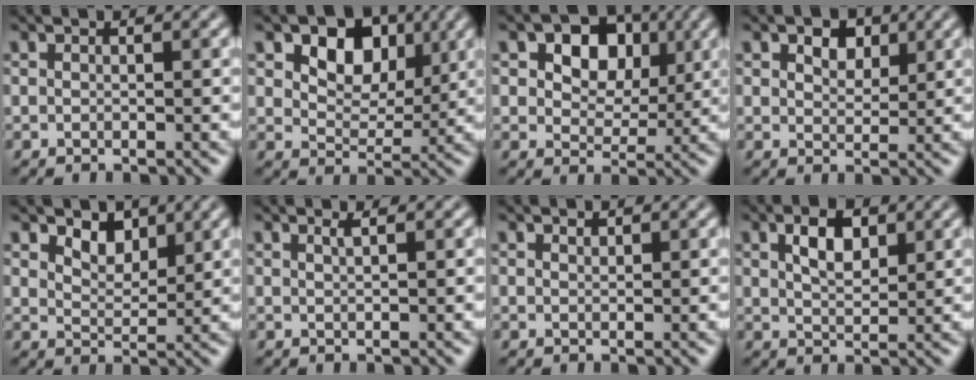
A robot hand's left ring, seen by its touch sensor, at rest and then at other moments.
{"total": 5.8, "force": [2.4, 3.9, 3.5], "torque": [-0.057, -0.006, 0.027]}
{"total": 8.1, "force": [3.2, 5.9, 4.6], "torque": [-0.081, 0.012, 0.038]}
{"total": 3.4, "force": [1.8, 2.0, 1.9], "torque": [-0.028, 0.007, 0.016]}
{"total": 2.7, "force": [1.9, 1.5, 1.3], "torque": [-0.028, -0.010, 0.029]}
{"total": 0.9, "force": [0.6, 0.2, 0.6], "torque": [-0.005, 0.000, 0.009]}
{"total": 0.6, "force": [0.5, 0.2, 0.2], "torque": [-0.003, -0.003, 0.010]}
{"total": 3.3, "force": [1.4, 1.7, 2.5], "torque": [-0.049, 0.005, 0.028]}